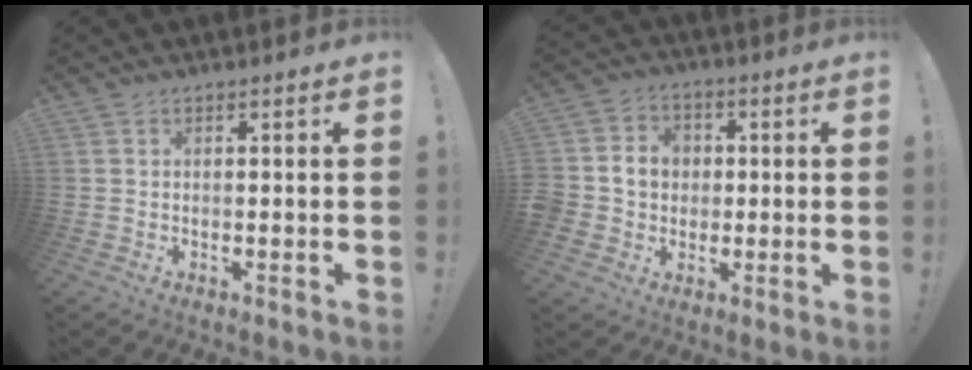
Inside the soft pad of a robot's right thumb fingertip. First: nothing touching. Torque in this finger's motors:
{"motor_torque": [0.98, 1.21, 0.70, -0.19, 0.09]}